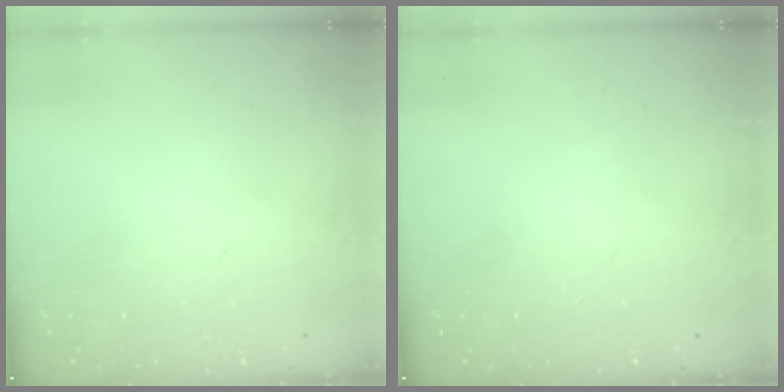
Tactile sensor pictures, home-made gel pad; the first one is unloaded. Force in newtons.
{"total": 0.0}